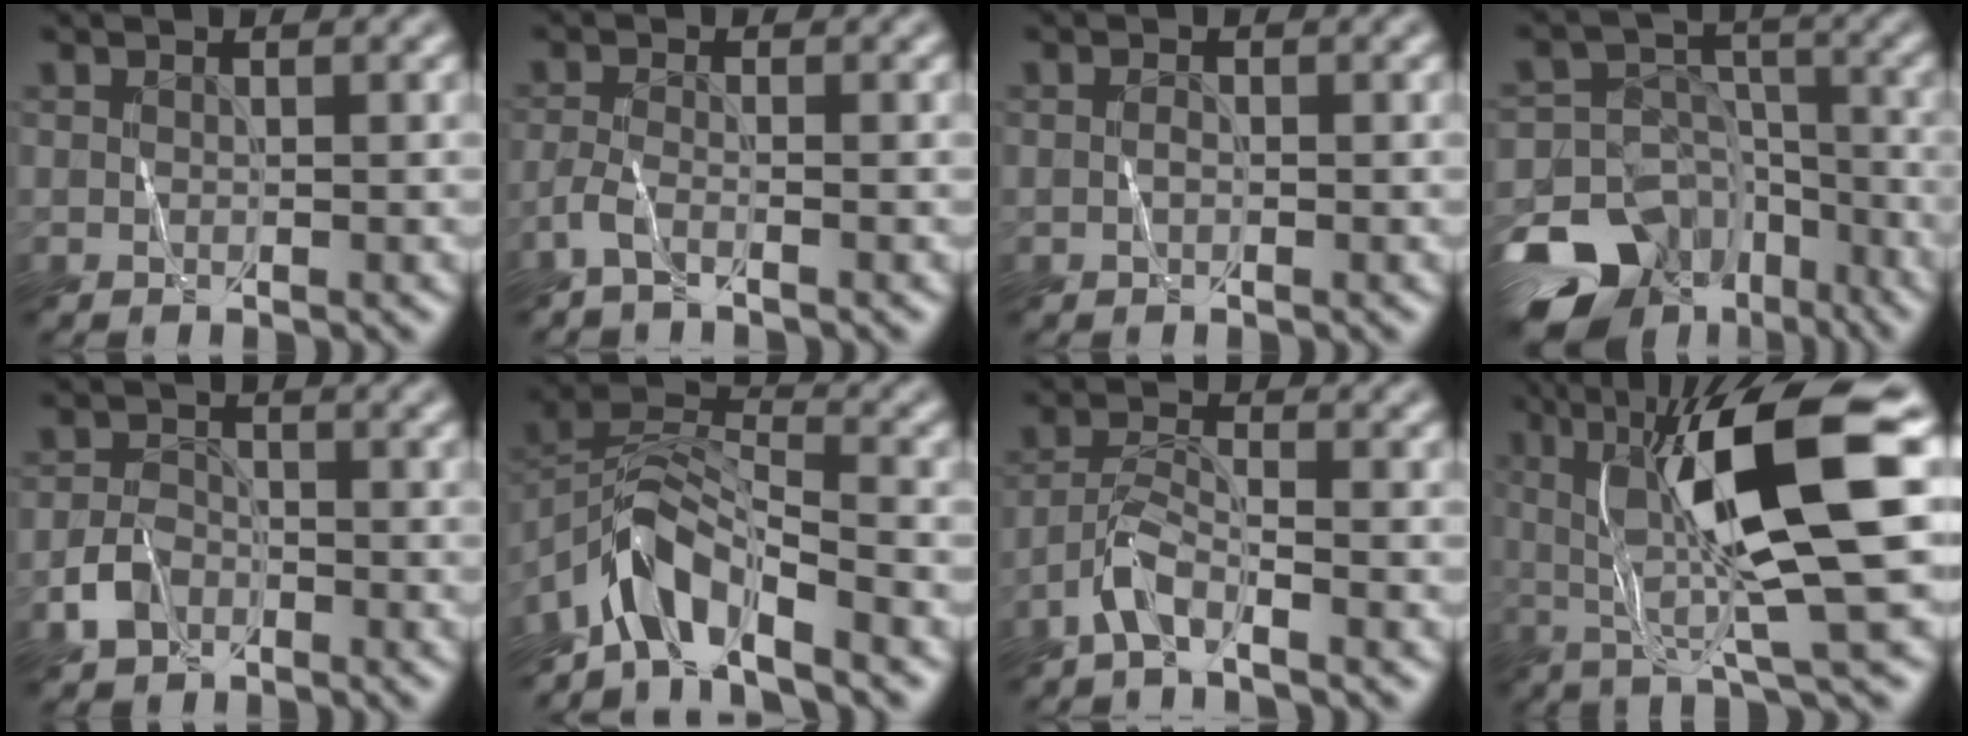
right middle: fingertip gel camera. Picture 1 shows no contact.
{"total": 1.9, "force": [-1.5, 0.3, 1.1], "torque": [-0.029, -0.004, -0.038]}
{"total": 0.7, "force": [-0.2, 0.4, 0.5], "torque": [-0.012, 0.003, -0.003]}
{"total": 14.8, "force": [-9.7, 10.2, 4.8], "torque": [-0.116, -0.012, -0.150]}
{"total": 2.9, "force": [-1.8, 1.9, 1.2], "torque": [-0.021, 0.005, -0.042]}
{"total": 5.4, "force": [-4.2, 1.7, 3.0], "torque": [-0.048, 0.010, -0.090]}
{"total": 3.0, "force": [-2.2, 0.7, 2.0], "torque": [-0.043, 0.009, -0.050]}
{"total": 12.6, "force": [2.4, 2.2, 12.2], "torque": [-0.199, 0.008, 0.046]}